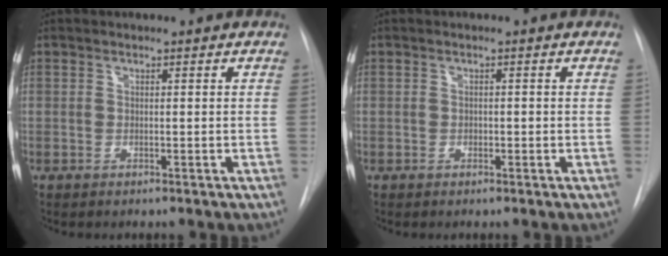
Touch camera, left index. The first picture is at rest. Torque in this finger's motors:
{"motor_torque": [-0.23, 0.13, 0.00, 0.00]}